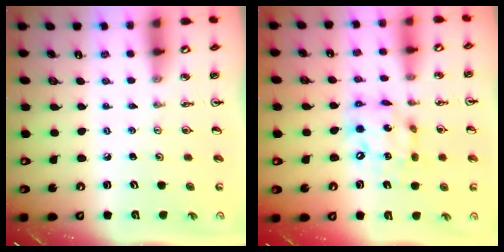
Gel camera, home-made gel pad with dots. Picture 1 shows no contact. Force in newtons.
{"total": 13.7, "press": 13.6, "slide": 1.3}